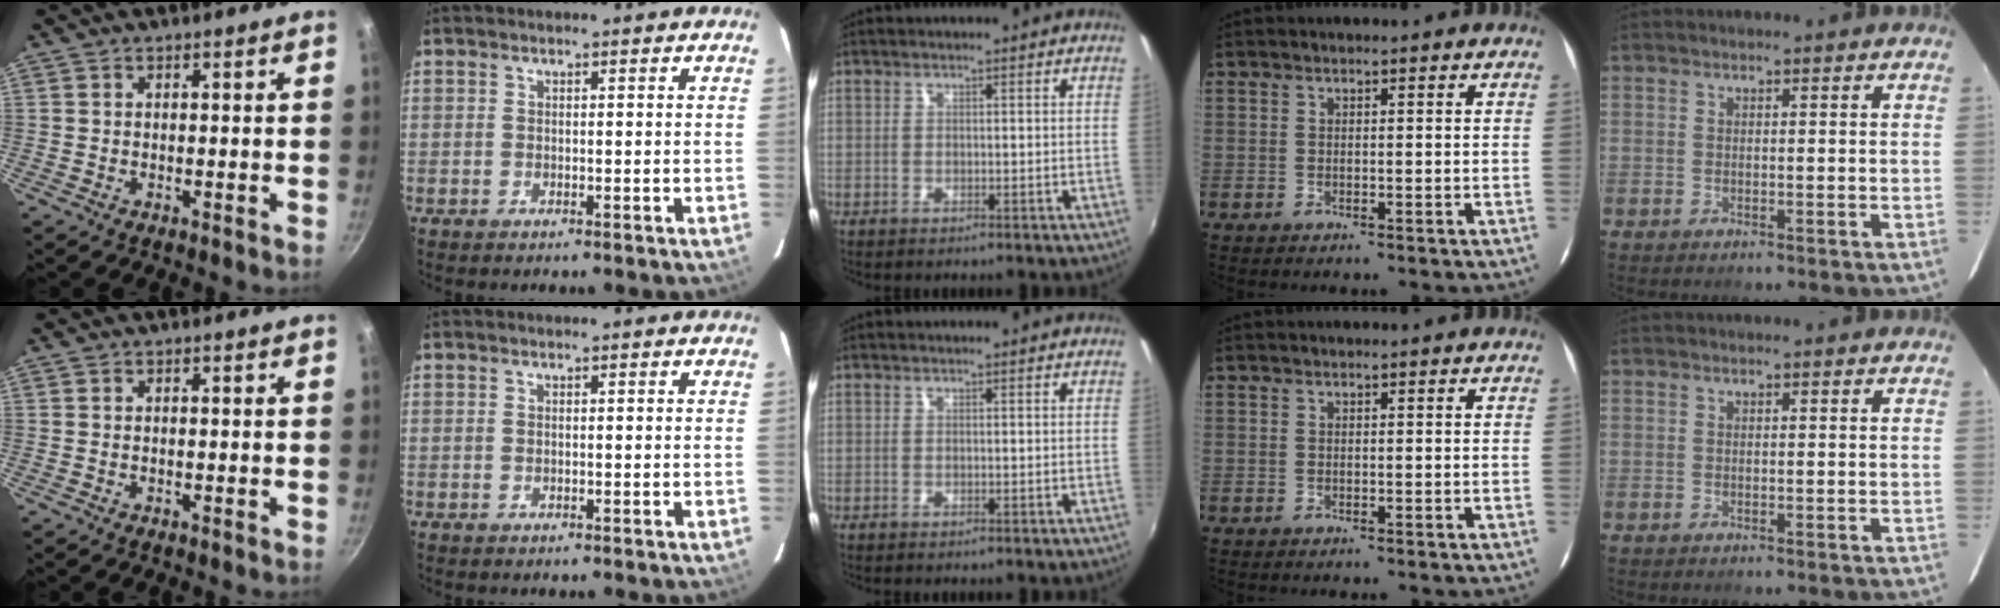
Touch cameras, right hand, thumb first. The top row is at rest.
{}